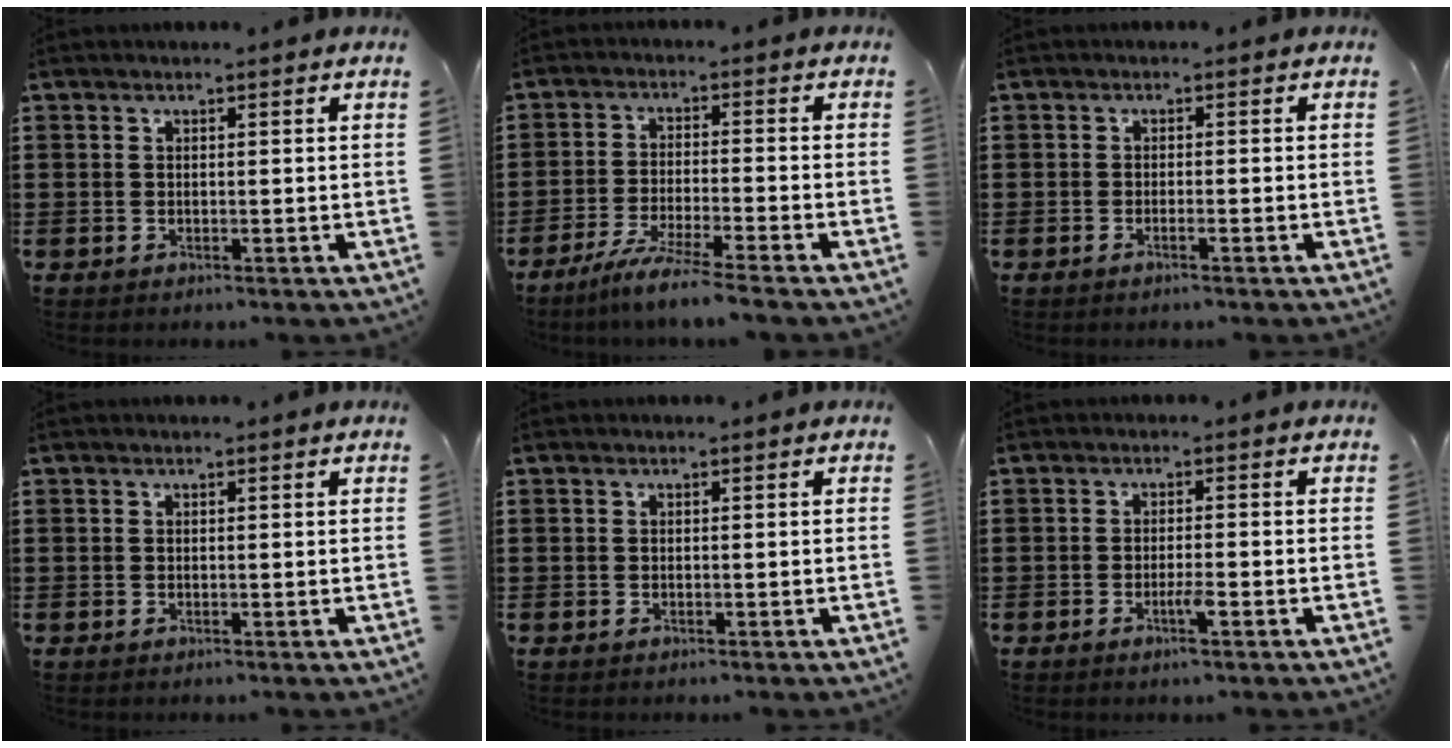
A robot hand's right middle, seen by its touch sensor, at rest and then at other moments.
{"total": 5.8, "force": [-5.0, -0.6, 2.9], "torque": [-0.057, -0.018, -0.092]}
{"total": 1.0, "force": [-0.7, -0.1, 0.7], "torque": [-0.014, -0.003, -0.013]}
{"total": 0.0}
{"total": 0.0}
{"total": 3.1, "force": [-1.5, 0.2, 2.7], "torque": [-0.047, -0.001, -0.027]}